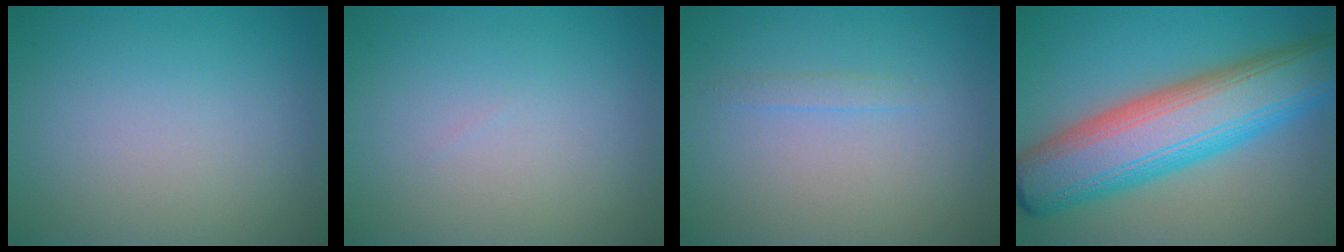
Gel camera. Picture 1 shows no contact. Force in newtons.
{"total": 0.0}
{"total": 0.8, "press": 0.8, "slide": 0.0}
{"total": 11.8, "press": 11.8, "slide": 0.4}